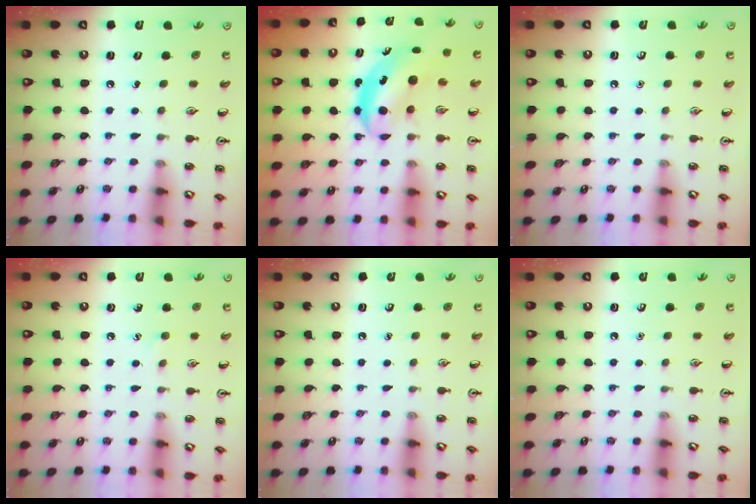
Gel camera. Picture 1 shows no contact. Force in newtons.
{"total": 5.7, "press": 5.5, "slide": 1.6}
{"total": 0.0}
{"total": 3.6, "press": 3.4, "slide": 1.1}
{"total": 0.0}
{"total": 0.0}